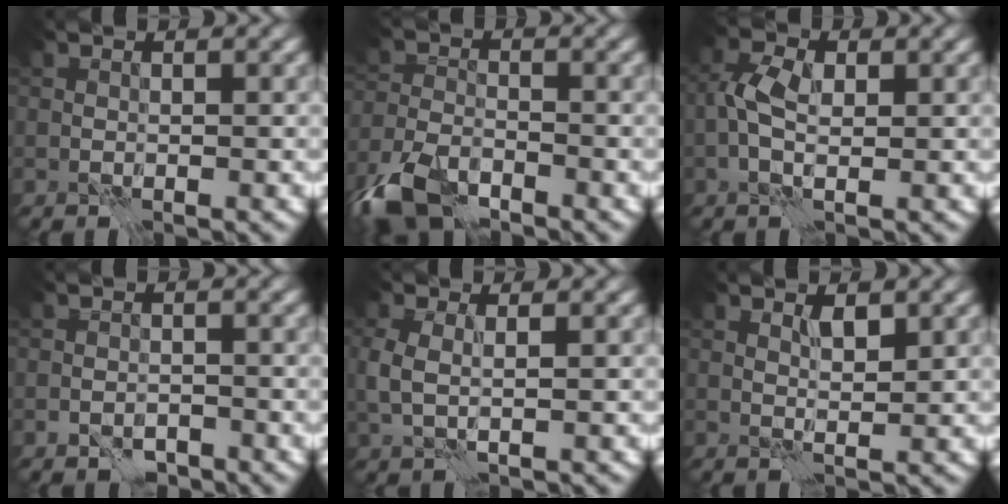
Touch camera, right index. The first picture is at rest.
{"total": 7.1, "force": [-5.3, 2.7, 3.8], "torque": [-0.086, -0.017, -0.115]}
{"total": 2.8, "force": [0.1, 1.5, 2.4], "torque": [-0.053, 0.010, -0.004]}
{"total": 0.9, "force": [-0.7, 0.4, 0.4], "torque": [-0.002, 0.003, -0.012]}
{"total": 2.0, "force": [0.9, 0.6, 1.6], "torque": [-0.041, 0.004, 0.019]}
{"total": 1.2, "force": [1.0, -0.1, 0.7], "torque": [-0.011, 0.000, 0.017]}